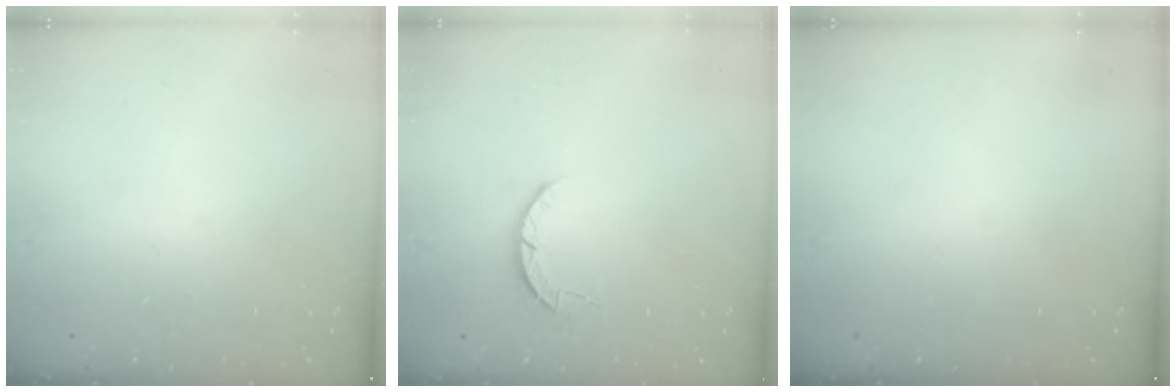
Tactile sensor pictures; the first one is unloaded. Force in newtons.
{"total": 3.4, "press": 3.4, "slide": 0.6}
{"total": 0.0}